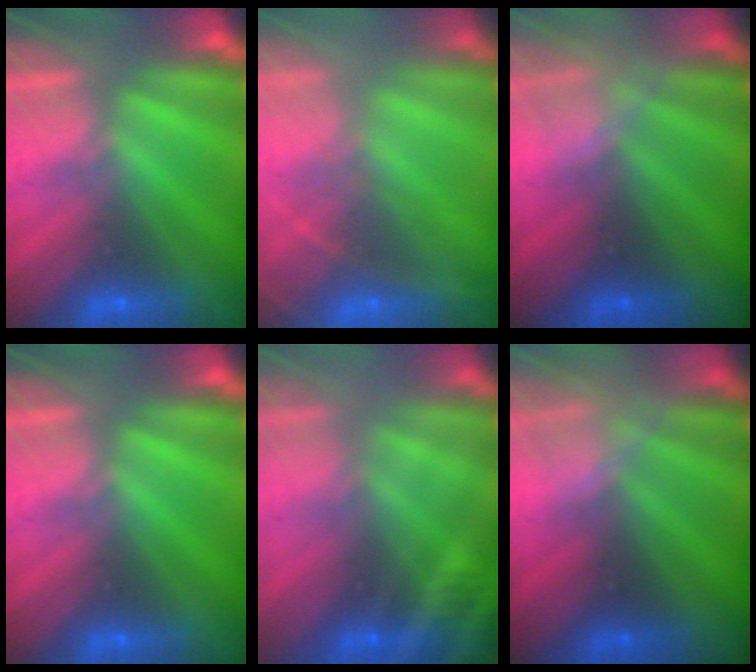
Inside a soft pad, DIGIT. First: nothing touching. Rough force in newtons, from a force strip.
{"total": 5.7}
{"total": 2.4}
{"total": 0.0}
{"total": 2.8}
{"total": 2.4}